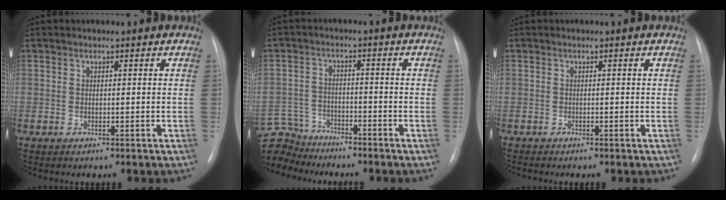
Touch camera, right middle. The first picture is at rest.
{"total": 9.1, "force": [-8.6, 3.1, 0.2], "torque": [-0.020, 0.011, -0.161]}
{"total": 0.5, "force": [-0.5, 0.0, 0.2], "torque": [-0.002, -0.002, -0.007]}